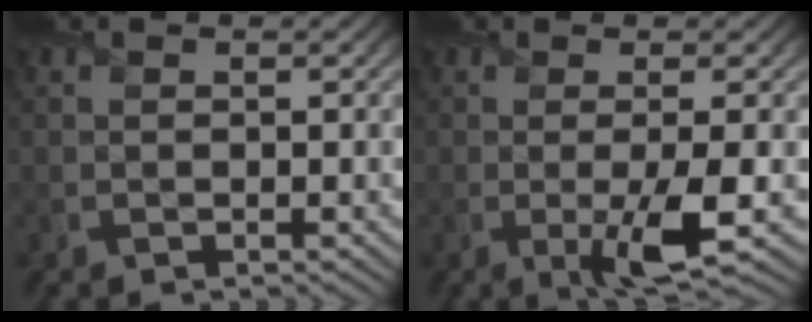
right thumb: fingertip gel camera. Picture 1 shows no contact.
{"total": 4.7, "force": [-0.8, 0.7, 4.6], "torque": [-0.084, -0.006, -0.014]}